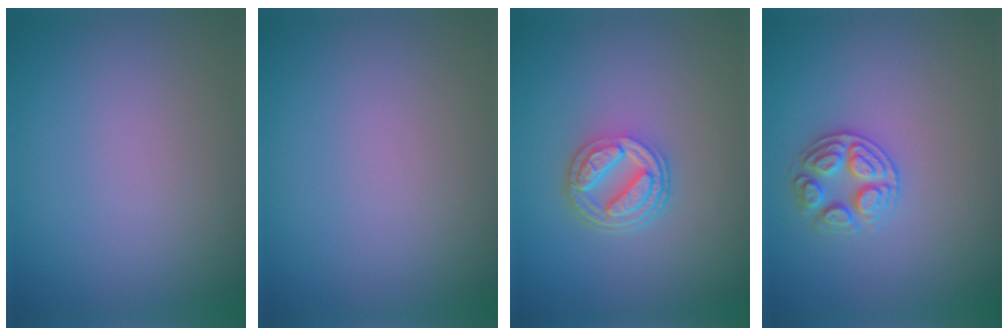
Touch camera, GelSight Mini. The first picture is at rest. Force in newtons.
{"total": 0.0}
{"total": 4.5, "press": 3.3, "slide": 3.0}
{"total": 2.6, "press": 2.6, "slide": 0.4}